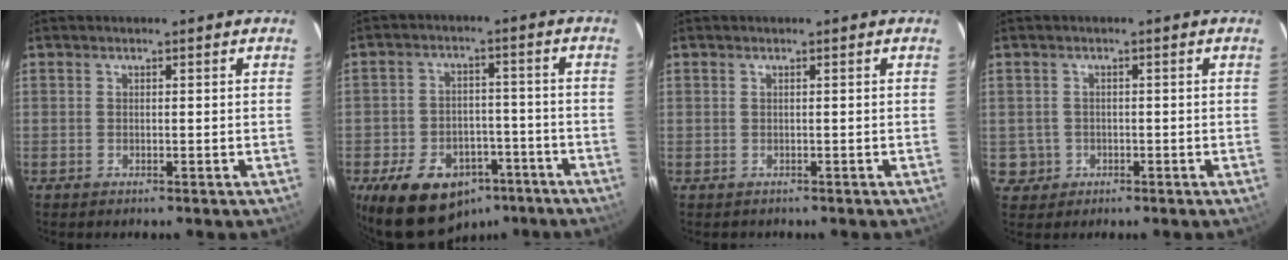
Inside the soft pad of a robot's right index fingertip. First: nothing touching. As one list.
[{"total": 16.7, "force": [-10.2, 10.5, 7.9], "torque": [-0.177, 0.019, -0.134]}, {"total": 0.8, "force": [-0.2, 0.8, -0.1], "torque": [0.001, 0.003, 0.002]}, {"total": 3.6, "force": [-0.6, 3.6, 0.2], "torque": [-0.005, 0.014, -0.001]}]